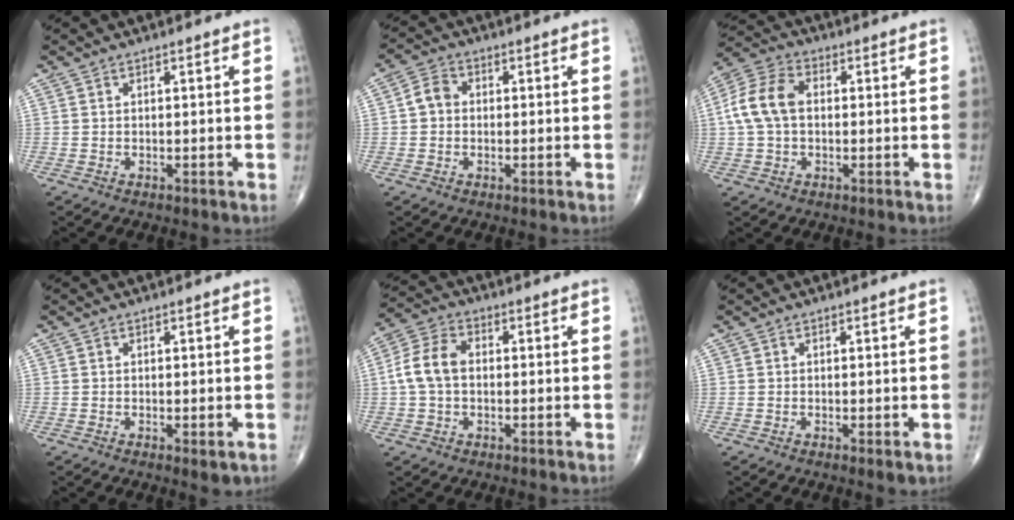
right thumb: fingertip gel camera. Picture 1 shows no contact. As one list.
[{"total": 3.9, "force": [0.0, 3.3, 2.2], "torque": [-0.032, 0.012, -0.009]}, {"total": 9.7, "force": [0.6, 6.5, 7.2], "torque": [-0.149, 0.028, 0.004]}, {"total": 1.9, "force": [-0.6, 0.7, 1.7], "torque": [-0.025, -0.005, -0.007]}, {"total": 7.8, "force": [0.0, 5.3, 5.7], "torque": [-0.115, 0.026, -0.009]}, {"total": 1.2, "force": [-0.3, 0.4, 1.1], "torque": [-0.023, -0.005, -0.007]}]